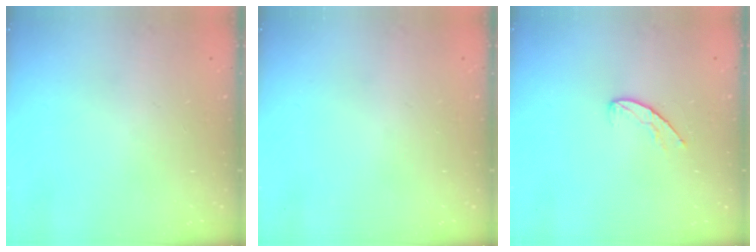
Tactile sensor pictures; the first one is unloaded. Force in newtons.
{"total": 0.0}
{"total": 5.5, "press": 5.5, "slide": 0.5}